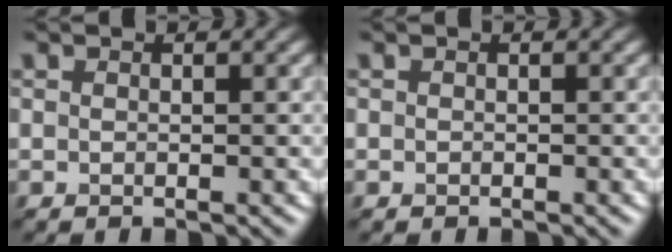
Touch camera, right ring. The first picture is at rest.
{"total": 0.0}